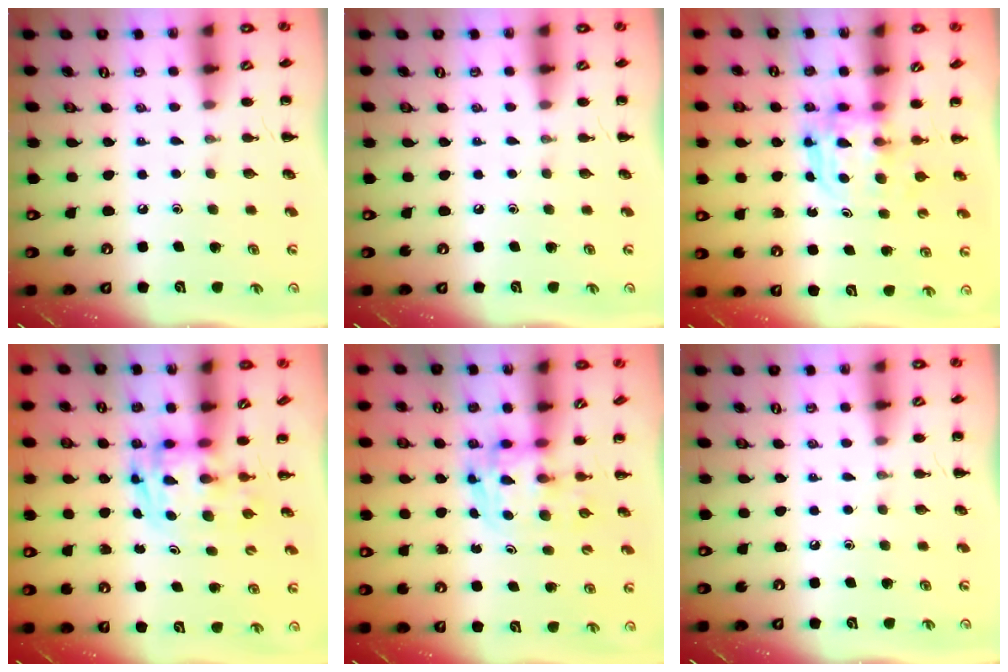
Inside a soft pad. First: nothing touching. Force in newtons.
{"total": 0.0}
{"total": 3.6, "press": 3.6, "slide": 0.3}
{"total": 2.8, "press": 2.8, "slide": 0.5}
{"total": 3.6, "press": 3.5, "slide": 0.6}
{"total": 0.0}